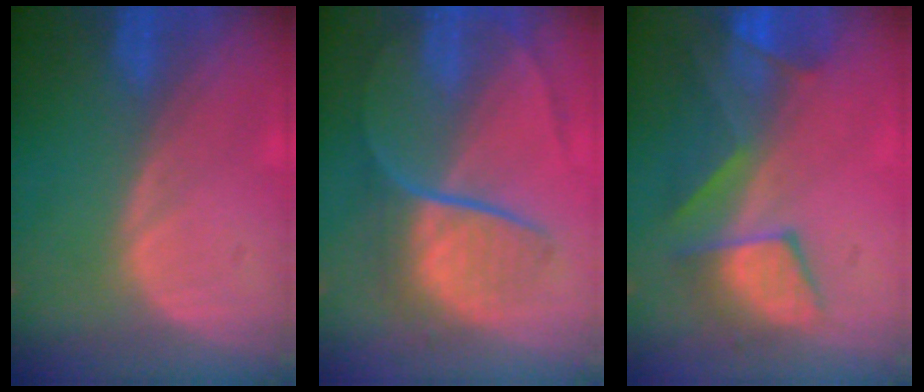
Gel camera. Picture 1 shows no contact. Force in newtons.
{"total": 8.8, "press": 7.5, "slide": 4.7}
{"total": 8.7, "press": 8.2, "slide": 2.8}